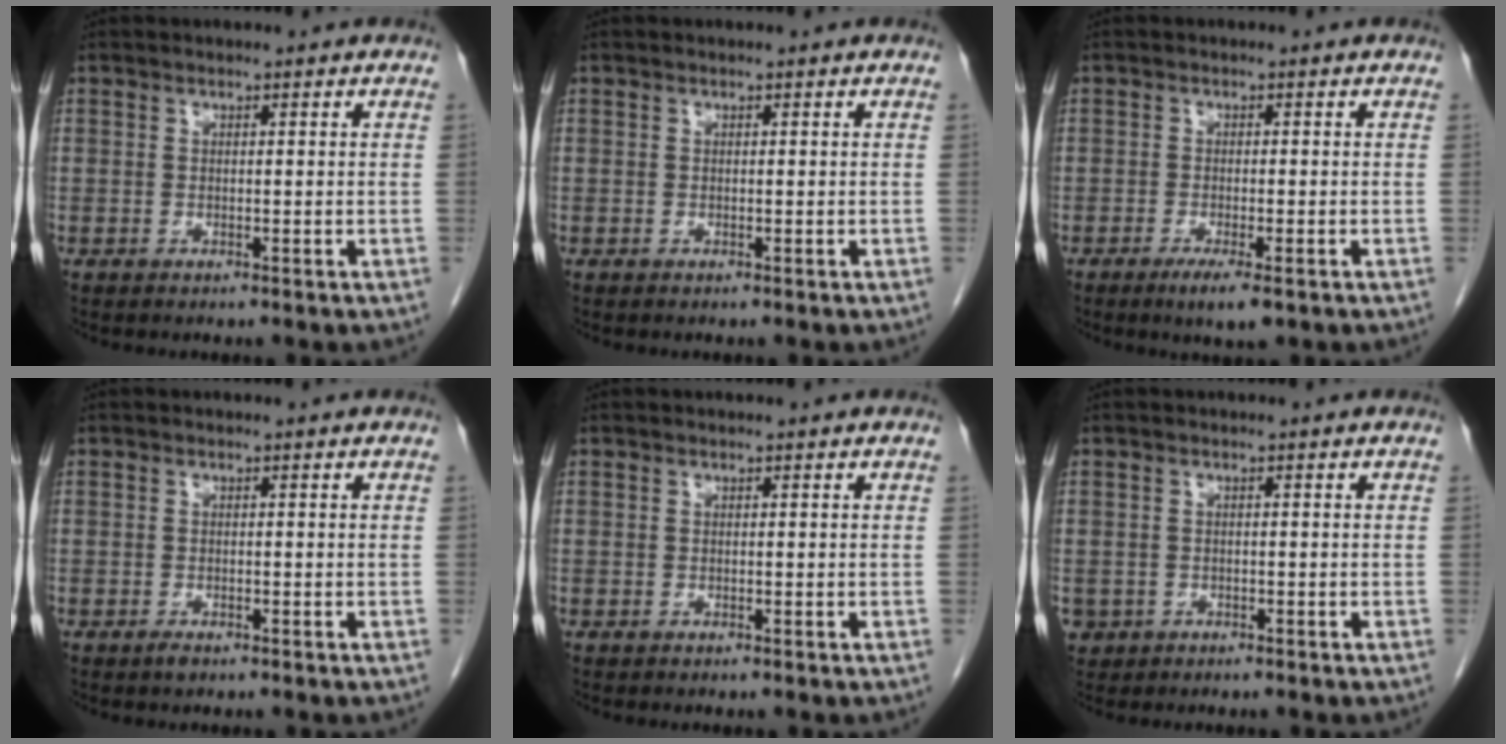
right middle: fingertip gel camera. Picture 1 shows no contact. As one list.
[{"total": 0.0}, {"total": 3.5, "force": [-2.0, 0.4, 2.8], "torque": [-0.046, -0.009, -0.033]}, {"total": 0.9, "force": [-0.7, 0.3, 0.6], "torque": [-0.011, -0.001, -0.009]}, {"total": 0.0}, {"total": 2.3, "force": [-1.0, 2.1, 0.3], "torque": [-0.003, 0.003, -0.014]}]